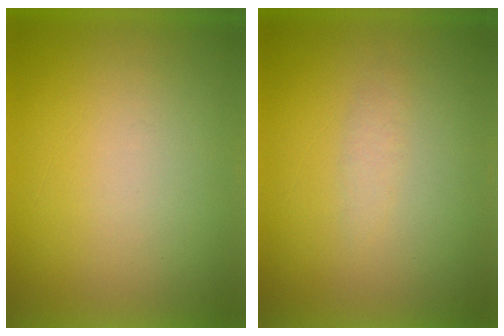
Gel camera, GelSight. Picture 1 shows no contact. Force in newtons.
{"total": 1.3}